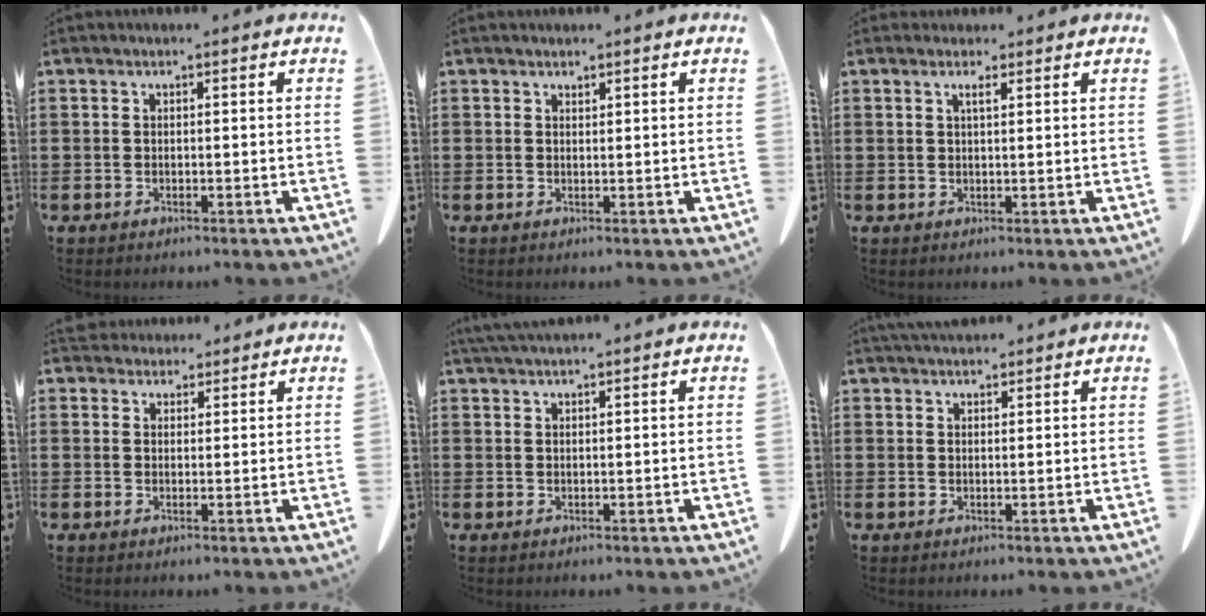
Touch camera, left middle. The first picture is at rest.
{"total": 0.9, "force": [0.8, 0.1, 0.0], "torque": [-0.003, -0.002, 0.018]}
{"total": 1.4, "force": [1.1, 0.2, 0.9], "torque": [-0.019, 0.000, 0.020]}
{"total": 2.8, "force": [2.6, 1.0, 0.2], "torque": [-0.002, -0.005, 0.049]}
{"total": 2.2, "force": [2.0, 0.1, 0.8], "torque": [-0.020, -0.002, 0.039]}
{"total": 2.4, "force": [2.3, 0.5, 0.4], "torque": [-0.014, -0.002, 0.046]}